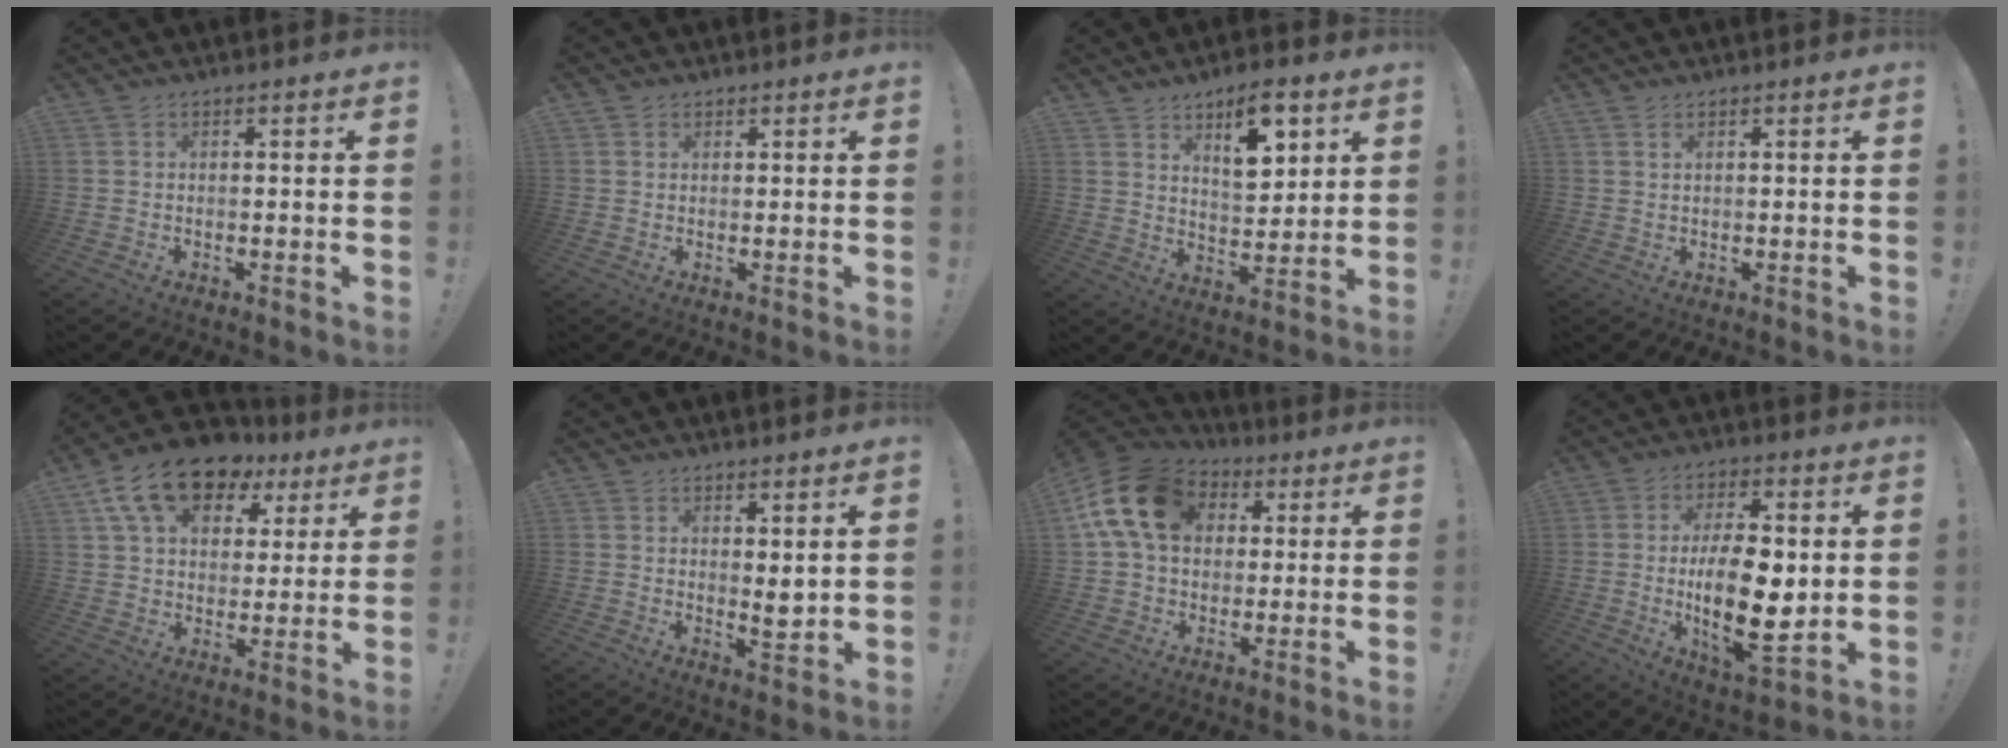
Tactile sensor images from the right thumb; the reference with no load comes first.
{"total": 1.4, "force": [0.9, 1.0, 0.2], "torque": [0.002, -0.003, 0.017]}
{"total": 12.1, "force": [6.7, 6.0, 8.1], "torque": [-0.100, -0.030, 0.116]}
{"total": 1.1, "force": [0.7, 0.2, 0.7], "torque": [-0.012, -0.002, 0.013]}
{"total": 17.1, "force": [10.0, 10.1, 9.4], "torque": [-0.160, -0.052, 0.182]}
{"total": 4.3, "force": [2.0, 1.9, 3.3], "torque": [-0.028, -0.026, 0.033]}
{"total": 17.1, "force": [4.6, 12.8, 10.4], "torque": [-0.178, 0.004, 0.091]}
{"total": 19.1, "force": [0.1, 8.5, 17.1], "torque": [-0.303, -0.012, 0.001]}